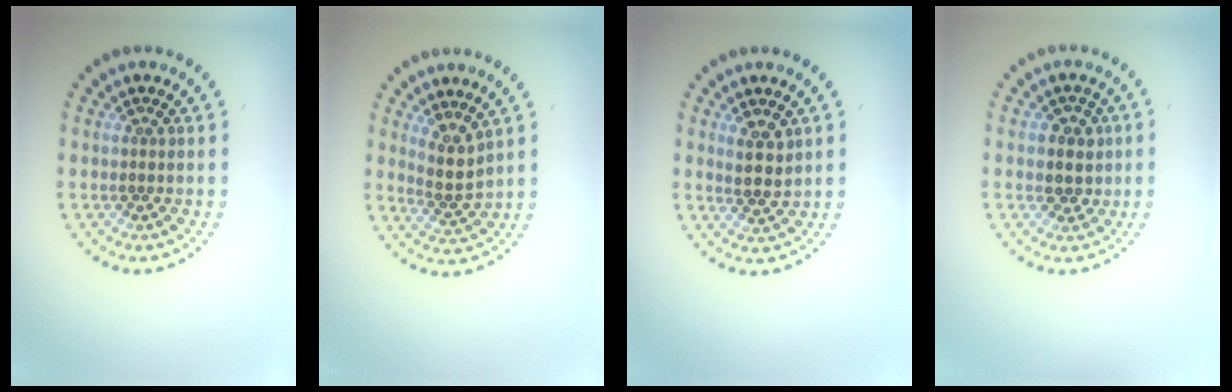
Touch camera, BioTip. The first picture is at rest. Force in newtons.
{"total": 2.5, "press": 1.8, "slide": 1.7}
{"total": 2.3, "press": 2.0, "slide": 1.0}
{"total": 2.5, "press": 2.3, "slide": 0.9}